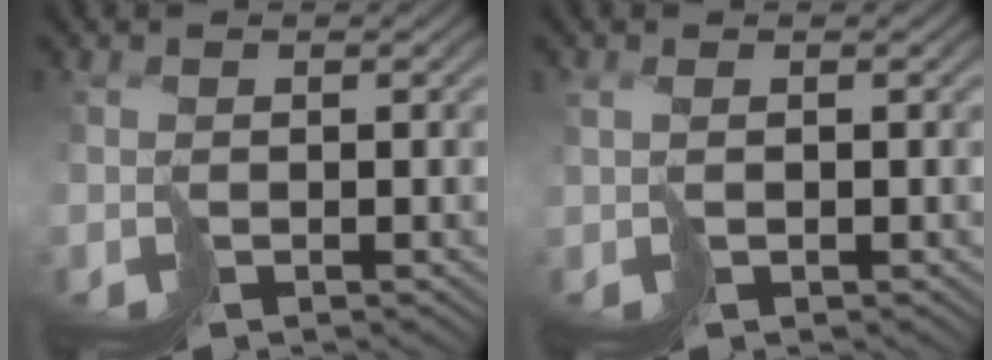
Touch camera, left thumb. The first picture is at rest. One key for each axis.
{"total": 0.9, "fx": 0.5, "fy": 0.3, "fz": 0.7, "tx": -0.018, "ty": 0.001, "tz": 0.014}